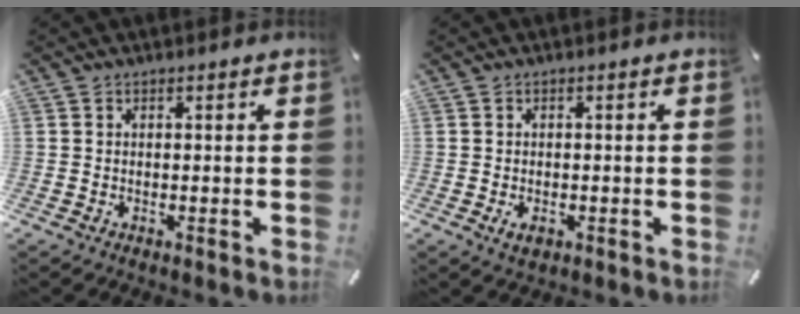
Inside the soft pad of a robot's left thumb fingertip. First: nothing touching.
{"total": 2.1, "force": [-0.7, 1.4, 1.4], "torque": [-0.032, -0.001, -0.015]}